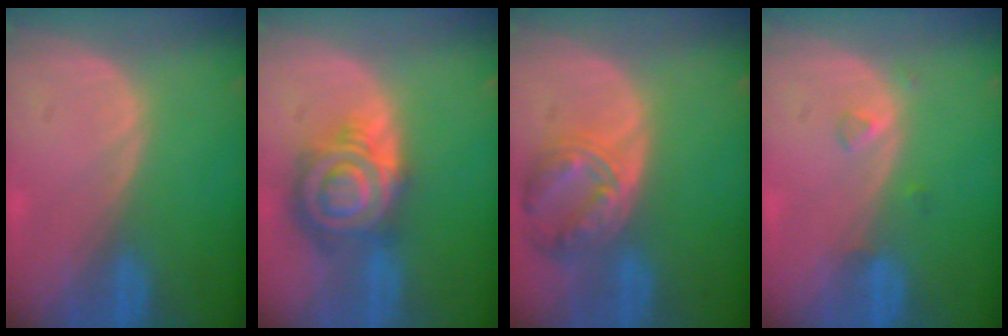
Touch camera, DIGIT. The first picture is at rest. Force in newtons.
{"total": 9.3, "press": 9.2, "slide": 0.6}
{"total": 8.3, "press": 7.2, "slide": 4.0}
{"total": 1.5, "press": 1.5, "slide": 0.1}